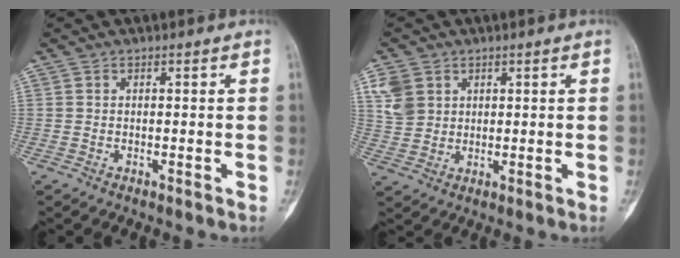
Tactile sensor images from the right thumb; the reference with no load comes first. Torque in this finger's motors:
{"motor_torque": [-0.73, 1.04, 0.18, 0.00, 0.01]}